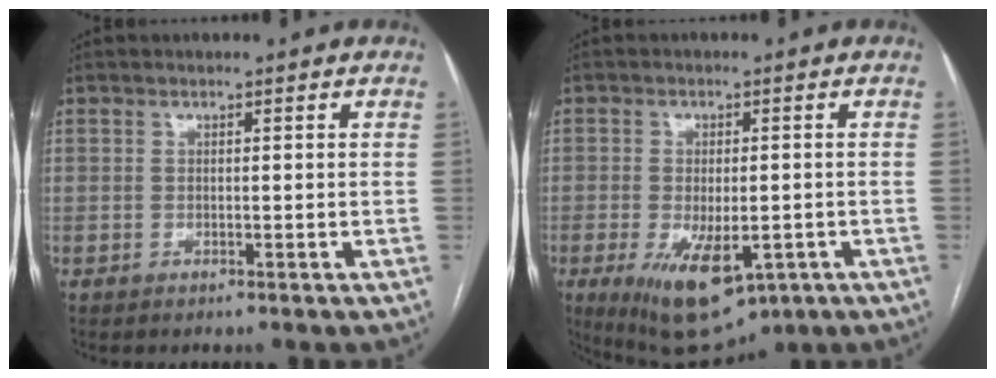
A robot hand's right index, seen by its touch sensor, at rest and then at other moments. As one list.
[{"total": 12.6, "force": [-5.3, 5.6, 9.9], "torque": [-0.171, -0.022, -0.068]}]